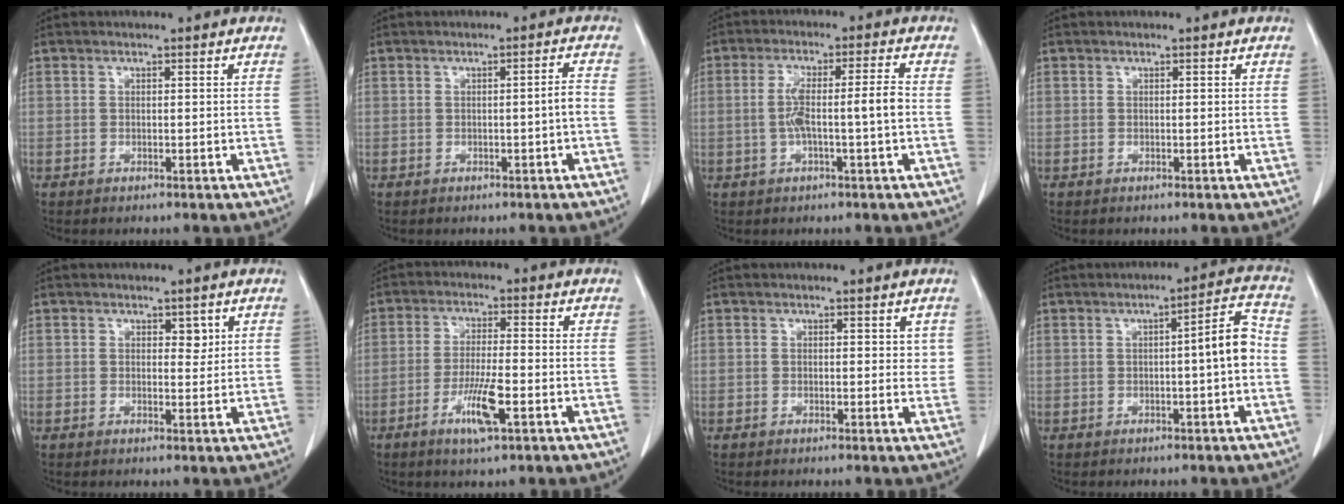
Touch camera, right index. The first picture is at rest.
{"total": 1.9, "force": [-0.6, -0.3, 1.7], "torque": [-0.023, 0.001, -0.009]}
{"total": 6.5, "force": [-0.8, 0.1, 6.4], "torque": [-0.123, 0.018, -0.011]}
{"total": 0.0}
{"total": 1.8, "force": [0.9, 1.0, 1.1], "torque": [-0.010, -0.004, 0.013]}
{"total": 6.8, "force": [-3.0, 0.6, 6.1], "torque": [-0.117, -0.010, -0.053]}
{"total": 1.8, "force": [0.8, 1.3, 0.9], "torque": [0.000, -0.001, 0.009]}
{"total": 5.9, "force": [-0.6, 0.2, 5.9], "torque": [-0.079, 0.014, -0.011]}